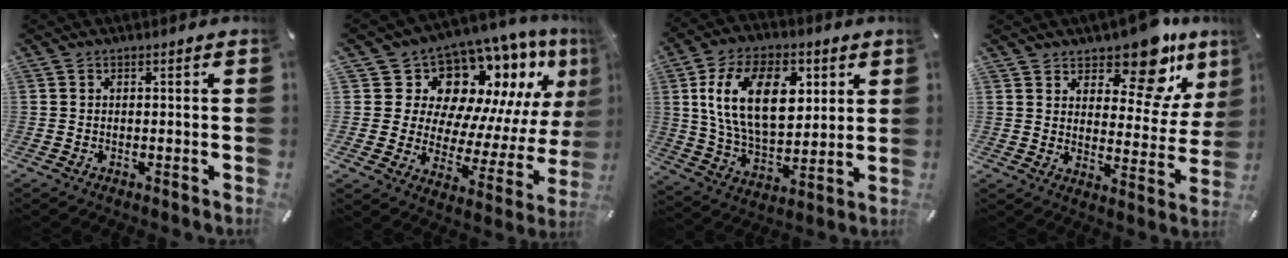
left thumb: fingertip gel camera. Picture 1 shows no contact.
{"total": 15.9, "force": [11.1, 9.3, 6.6], "torque": [-0.105, -0.113, 0.194]}
{"total": 19.3, "force": [5.8, 12.0, 14.0], "torque": [-0.268, 0.000, 0.097]}
{"total": 14.6, "force": [11.5, 6.1, 6.6], "torque": [-0.089, -0.094, 0.196]}